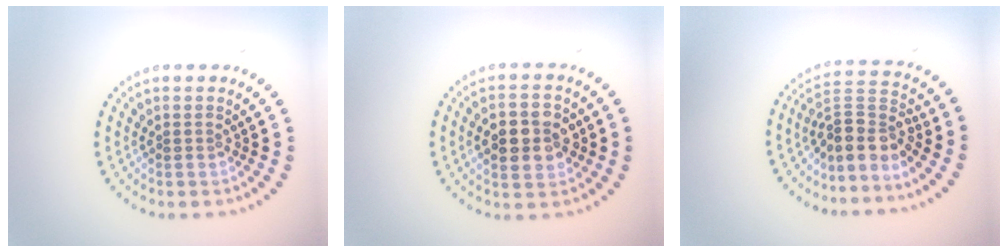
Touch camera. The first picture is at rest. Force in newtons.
{"total": 4.9, "press": 4.9, "slide": 0.2}
{"total": 3.9, "press": 2.8, "slide": 2.7}